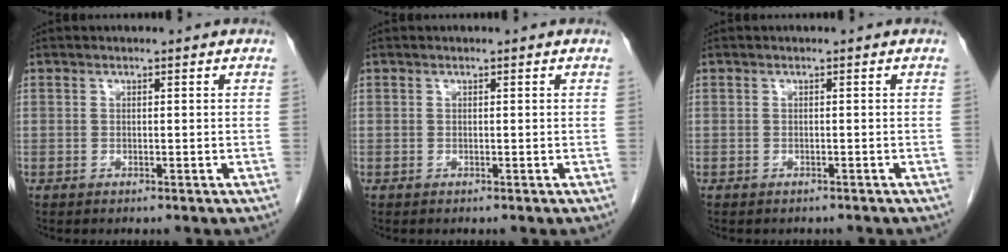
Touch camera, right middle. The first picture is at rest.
{"total": 0.0}
{"total": 1.9, "force": [-1.7, 0.7, 0.4], "torque": [-0.013, -0.003, -0.020]}